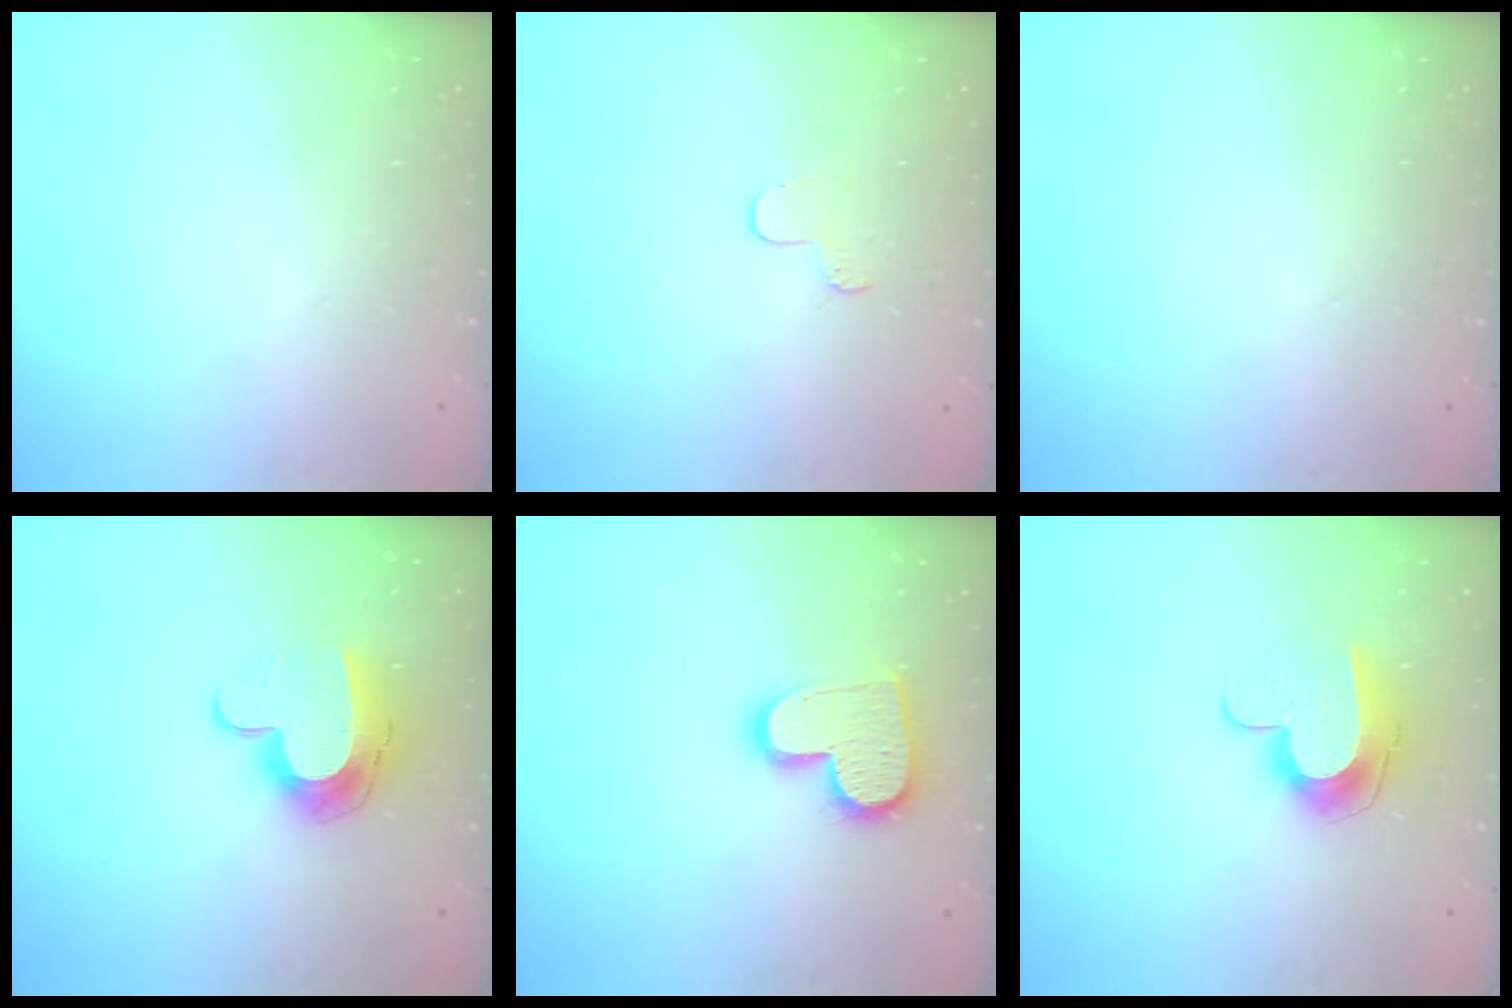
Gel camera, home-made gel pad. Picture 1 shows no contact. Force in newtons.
{"total": 4.1, "press": 4.0, "slide": 0.4}
{"total": 0.0}
{"total": 12.2, "press": 12.2, "slide": 0.3}
{"total": 14.0, "press": 13.9, "slide": 0.8}
{"total": 10.3, "press": 10.3, "slide": 0.1}